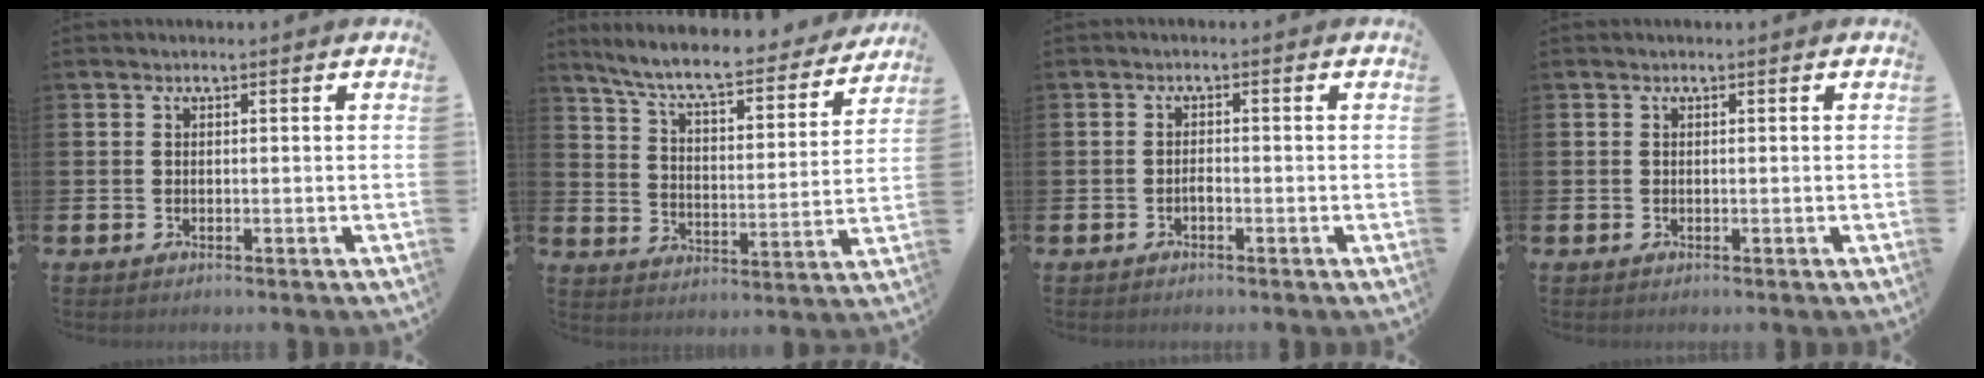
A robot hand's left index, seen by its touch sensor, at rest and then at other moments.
{"total": 8.3, "force": [7.5, 1.2, 3.5], "torque": [-0.097, -0.054, 0.125]}
{"total": 1.0, "force": [-0.7, 0.3, 0.6], "torque": [-0.015, -0.001, -0.013]}
{"total": 0.0}